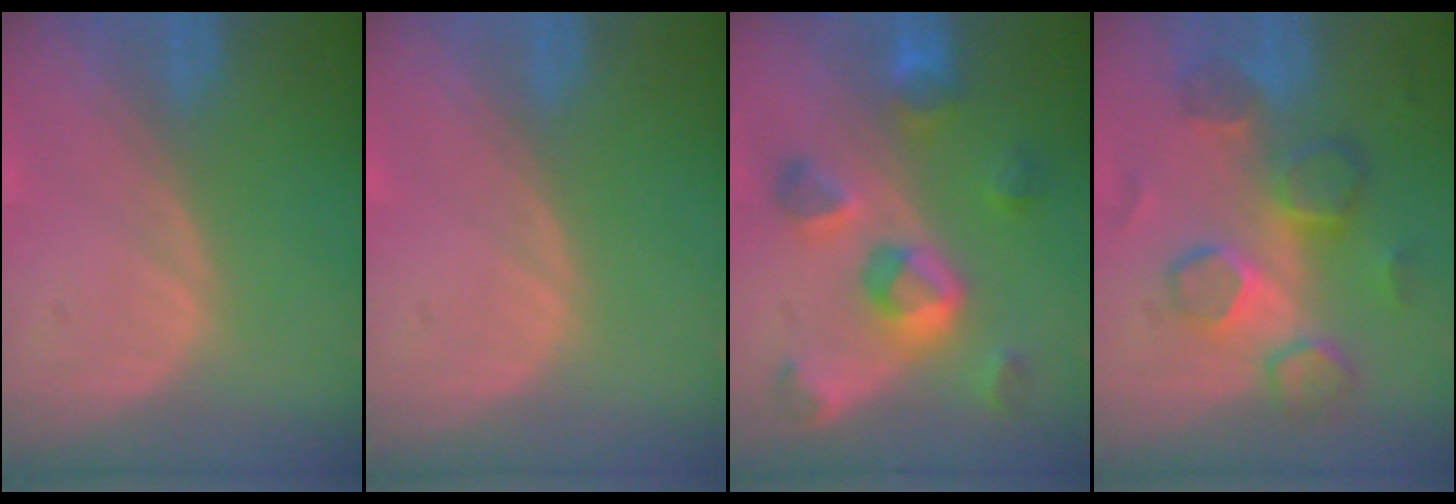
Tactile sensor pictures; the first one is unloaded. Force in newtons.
{"total": 0.6, "press": 0.1, "slide": 0.6}
{"total": 8.3, "press": 8.1, "slide": 1.9}
{"total": 8.6, "press": 8.3, "slide": 2.2}